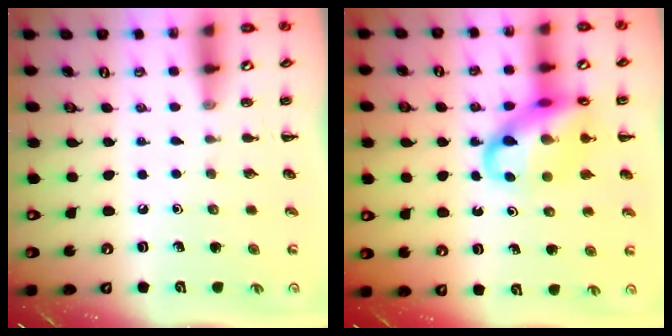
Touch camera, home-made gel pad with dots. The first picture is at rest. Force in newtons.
{"total": 16.9, "press": 16.7, "slide": 2.5}